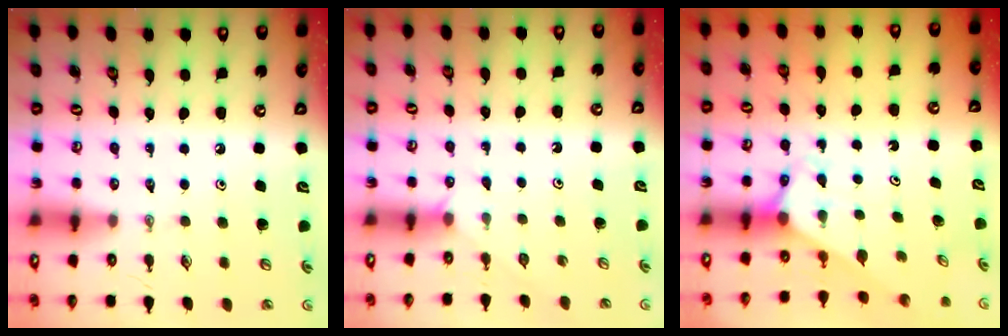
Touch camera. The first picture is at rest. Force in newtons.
{"total": 2.6, "press": 2.6, "slide": 0.3}
{"total": 2.6, "press": 2.6, "slide": 0.2}